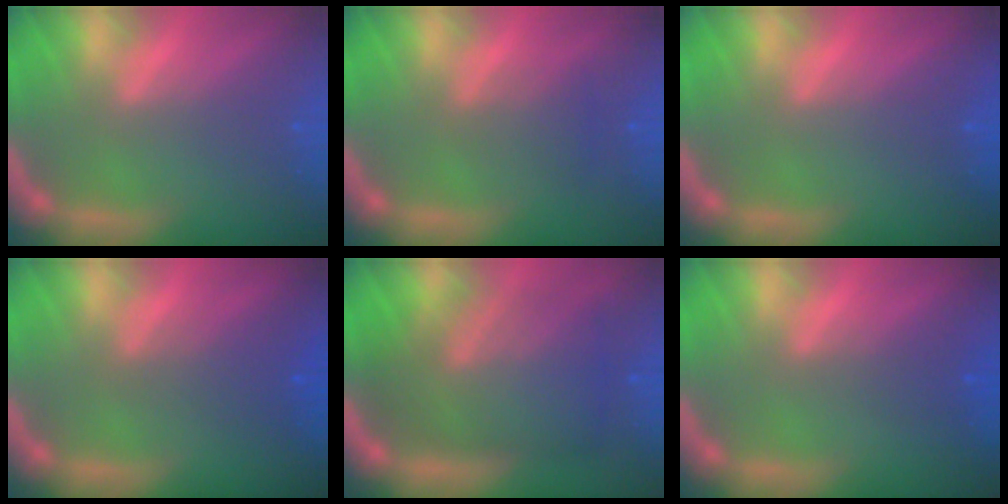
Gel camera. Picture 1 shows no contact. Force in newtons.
{"total": 2.0}
{"total": 0.0}
{"total": 2.5}
{"total": 9.4}
{"total": 1.5}